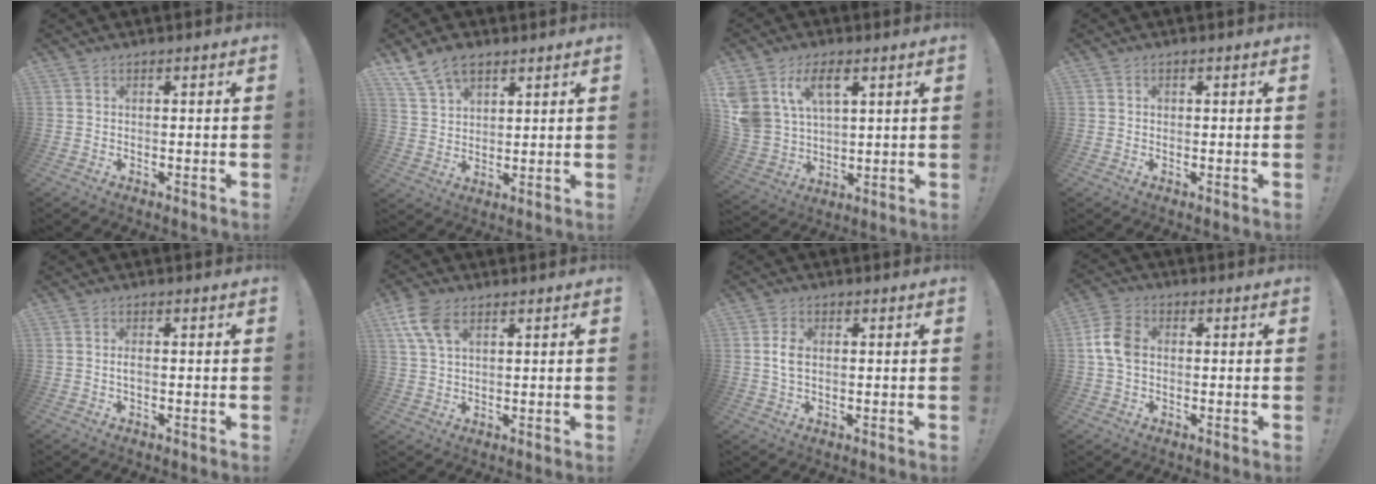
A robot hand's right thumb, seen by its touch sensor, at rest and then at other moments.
{"total": 9.4, "force": [6.7, 5.3, 3.9], "torque": [-0.078, -0.029, 0.133]}
{"total": 11.5, "force": [6.0, 7.2, 6.5], "torque": [-0.138, -0.026, 0.118]}
{"total": 0.7, "force": [0.0, 0.7, 0.2], "torque": [-0.004, 0.002, 0.001]}
{"total": 1.5, "force": [-0.4, 0.4, 1.4], "torque": [-0.028, 0.004, -0.006]}
{"total": 8.8, "force": [4.2, 5.0, 5.8], "torque": [-0.107, -0.007, 0.081]}
{"total": 4.4, "force": [0.3, 2.6, 3.6], "torque": [-0.075, 0.001, 0.002]}
{"total": 8.1, "force": [0.2, 5.7, 5.8], "torque": [-0.121, 0.009, 0.007]}